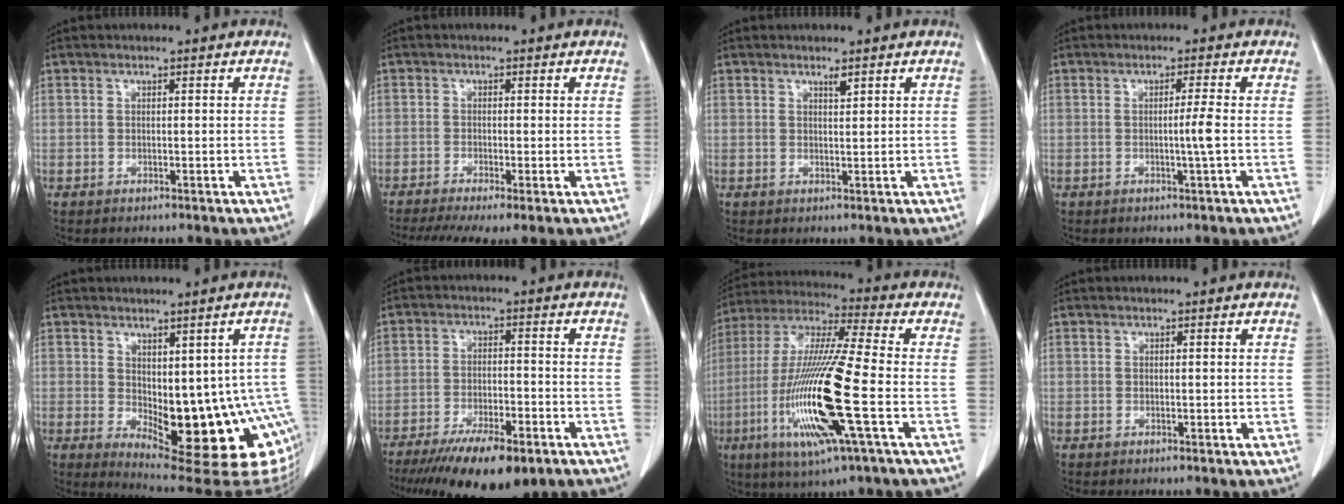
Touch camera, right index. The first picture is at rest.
{"total": 7.1, "force": [-4.9, 1.0, 5.1], "torque": [-0.081, -0.011, -0.083]}
{"total": 1.0, "force": [0.8, 0.1, 0.6], "torque": [-0.013, -0.005, 0.014]}
{"total": 2.6, "force": [-0.4, -0.8, 2.4], "torque": [-0.040, -0.004, -0.007]}
{"total": 17.8, "force": [-4.6, 6.8, 15.8], "torque": [-0.139, -0.003, -0.039]}
{"total": 13.6, "force": [-9.4, 3.6, 9.1], "torque": [-0.146, -0.023, -0.148]}
{"total": 19.2, "force": [-5.3, 0.7, 18.5], "torque": [-0.394, -0.023, -0.104]}
{"total": 0.0}